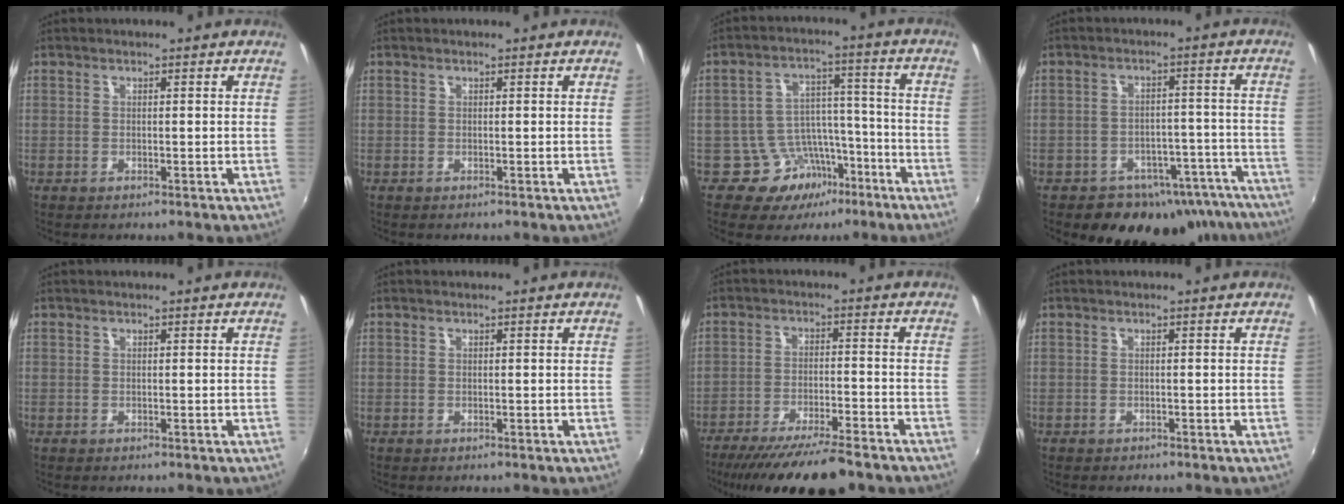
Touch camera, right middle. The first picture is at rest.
{"total": 0.0}
{"total": 9.9, "force": [-6.7, 7.1, 1.8], "torque": [-0.032, 0.041, -0.093]}
{"total": 17.1, "force": [-13.3, 9.8, 4.3], "torque": [-0.077, 0.047, -0.145]}
{"total": 0.0}
{"total": 0.0}
{"total": 14.6, "force": [-12.2, 1.9, 7.8], "torque": [-0.155, -0.029, -0.195]}
{"total": 0.7, "force": [-0.6, 0.4, 0.0], "torque": [-0.005, -0.001, -0.009]}